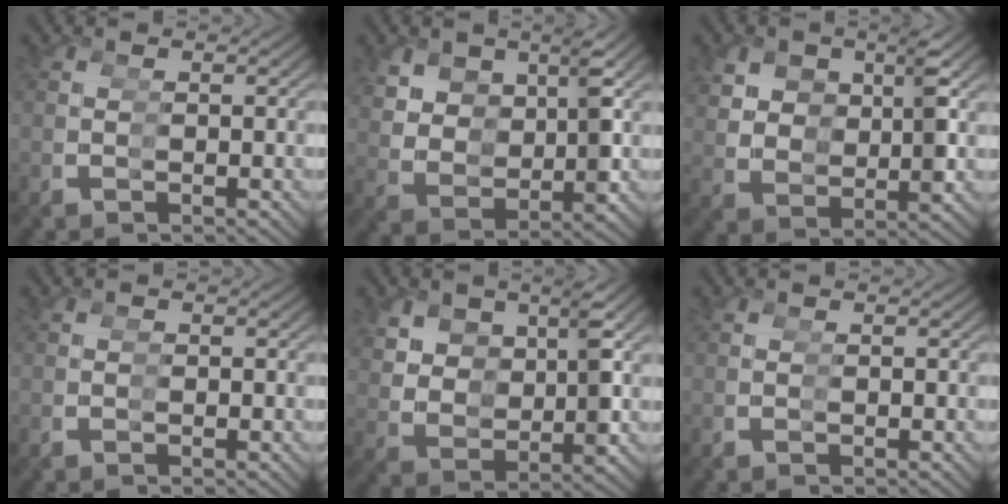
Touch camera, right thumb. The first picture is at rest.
{"total": 3.9, "force": [3.0, 1.9, 1.6], "torque": [-0.060, -0.003, 0.059]}
{"total": 2.5, "force": [2.3, 0.9, 0.6], "torque": [-0.025, -0.001, 0.047]}
{"total": 0.0}
{"total": 3.6, "force": [2.9, 1.7, 1.4], "torque": [-0.052, -0.003, 0.057]}
{"total": 0.0}